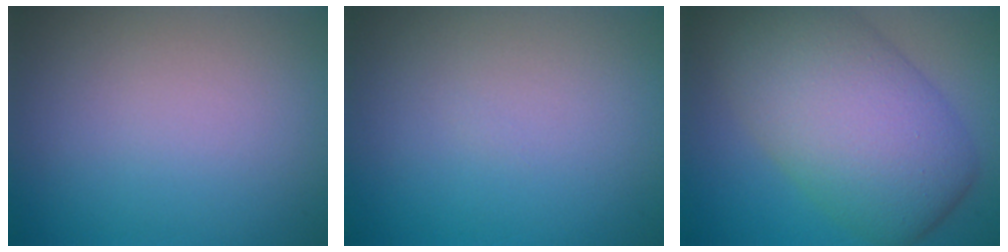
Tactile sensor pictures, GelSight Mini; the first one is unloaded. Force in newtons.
{"total": 0.0}
{"total": 10.8, "press": 10.8, "slide": 0.4}